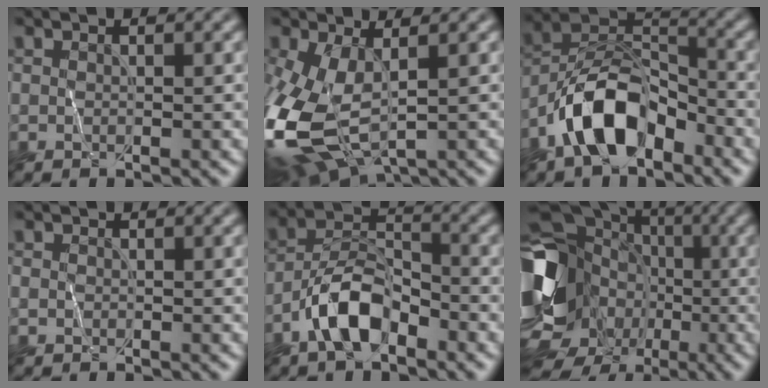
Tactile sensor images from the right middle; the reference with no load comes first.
{"total": 11.9, "force": [-2.3, 6.2, 9.8], "torque": [-0.255, -0.031, -0.032]}
{"total": 8.0, "force": [-4.6, 4.1, 5.2], "torque": [-0.087, 0.013, -0.092]}
{"total": 1.1, "force": [-0.1, 0.9, 0.6], "torque": [-0.013, -0.002, -0.004]}
{"total": 5.9, "force": [-3.4, 2.7, 4.0], "torque": [-0.069, 0.011, -0.069]}
{"total": 19.7, "force": [-4.0, 16.5, 10.0], "torque": [-0.200, -0.014, -0.088]}